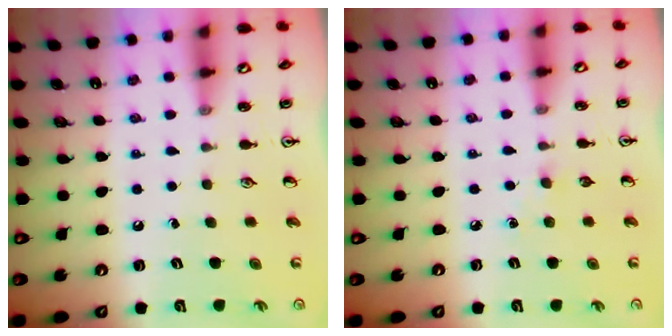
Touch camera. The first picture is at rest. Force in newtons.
{"total": 2.7, "press": 2.7, "slide": 0.4}